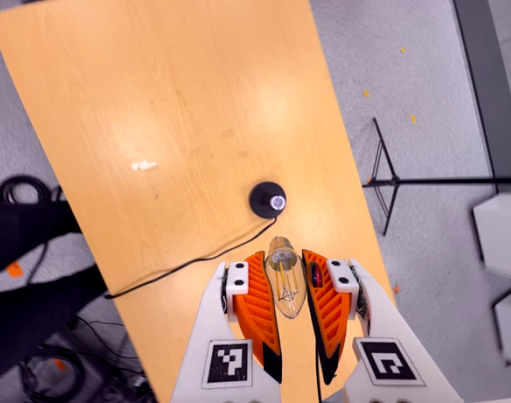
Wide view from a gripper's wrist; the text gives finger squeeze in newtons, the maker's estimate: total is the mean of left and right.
{"total": 20.7, "left": 24.1, "right": 17.3}